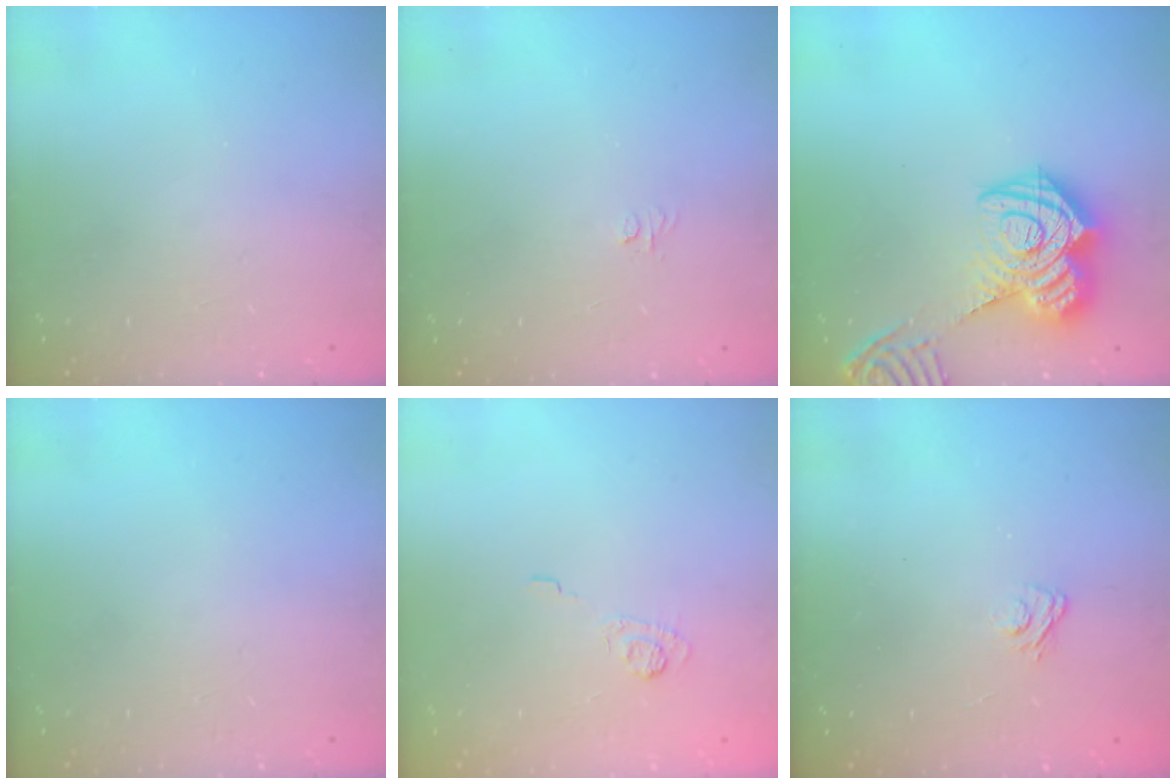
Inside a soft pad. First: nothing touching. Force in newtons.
{"total": 3.1, "press": 3.0, "slide": 0.3}
{"total": 20.4, "press": 20.3, "slide": 2.1}
{"total": 0.0}
{"total": 3.6, "press": 3.3, "slide": 1.5}
{"total": 2.9, "press": 2.6, "slide": 1.2}